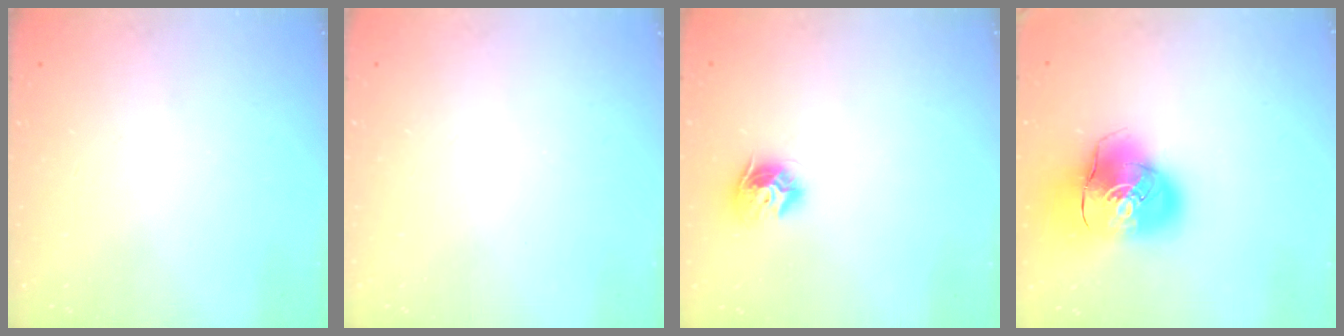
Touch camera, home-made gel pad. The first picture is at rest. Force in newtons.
{"total": 0.0}
{"total": 8.5, "press": 8.5, "slide": 0.4}
{"total": 15.9, "press": 15.6, "slide": 2.7}